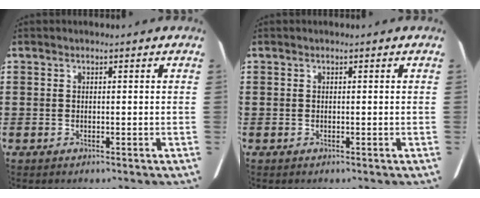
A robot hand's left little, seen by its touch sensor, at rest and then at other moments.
{"total": 0.0}